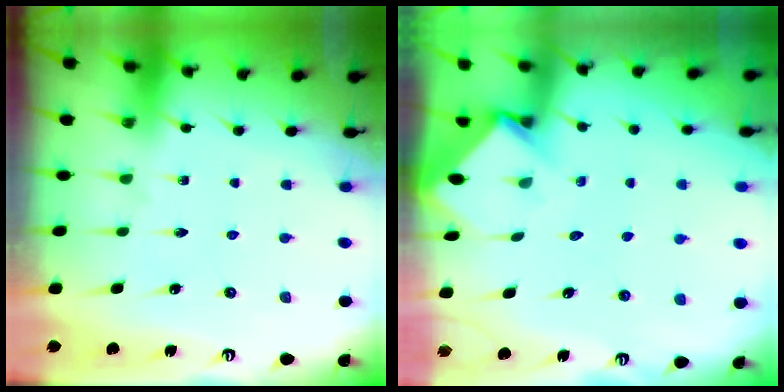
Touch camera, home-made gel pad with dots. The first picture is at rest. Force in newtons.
{"total": 3.6, "press": 3.6, "slide": 0.2}